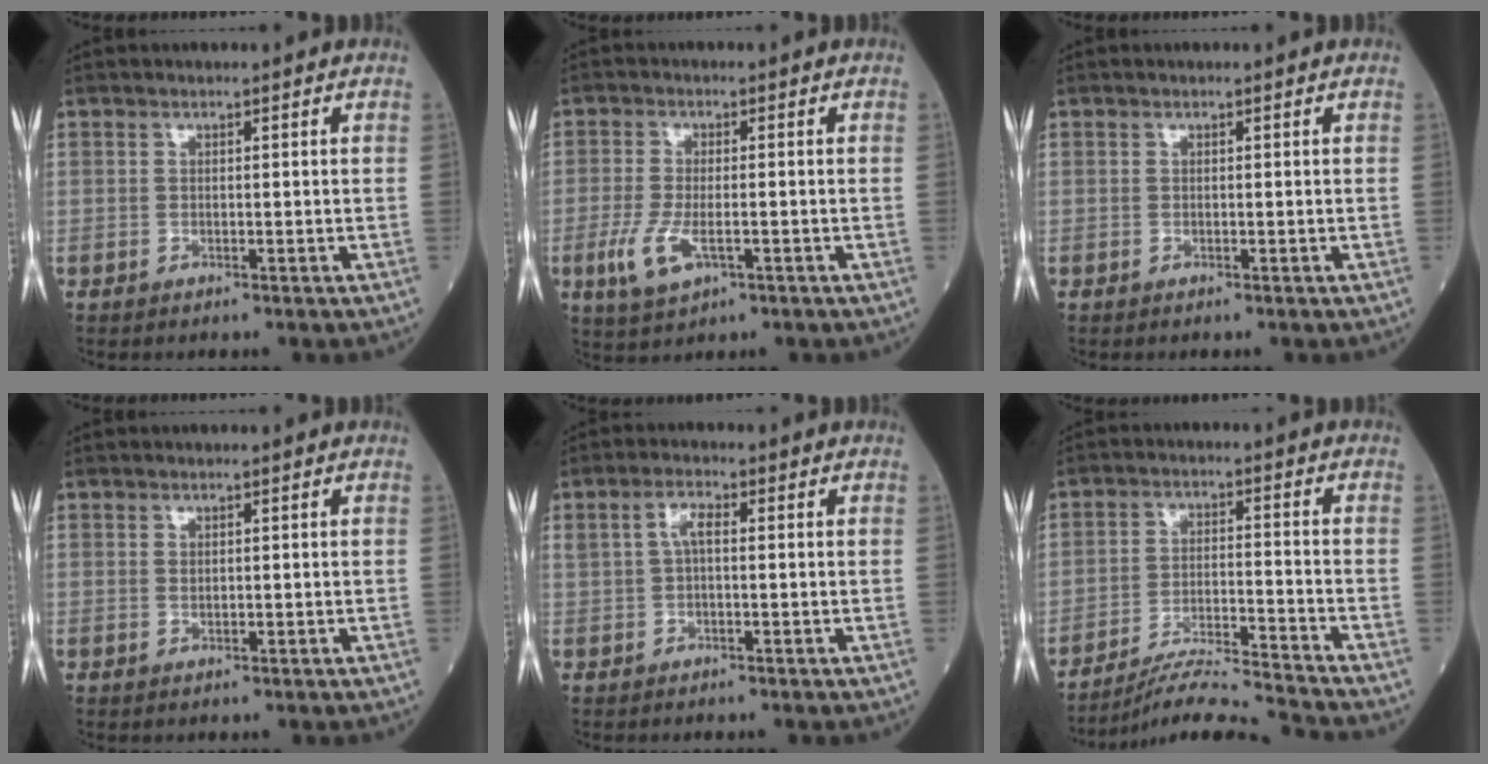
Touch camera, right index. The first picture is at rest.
{"total": 6.0, "force": [-2.0, 2.3, 5.2], "torque": [-0.113, -0.012, -0.032]}
{"total": 0.0}
{"total": 0.7, "force": [0.4, 0.4, 0.5], "torque": [-0.009, -0.005, 0.009]}
{"total": 3.0, "force": [0.6, 1.2, 2.7], "torque": [-0.057, 0.017, 0.013]}
{"total": 9.9, "force": [-9.4, -2.5, 1.9], "torque": [-0.026, -0.006, -0.167]}